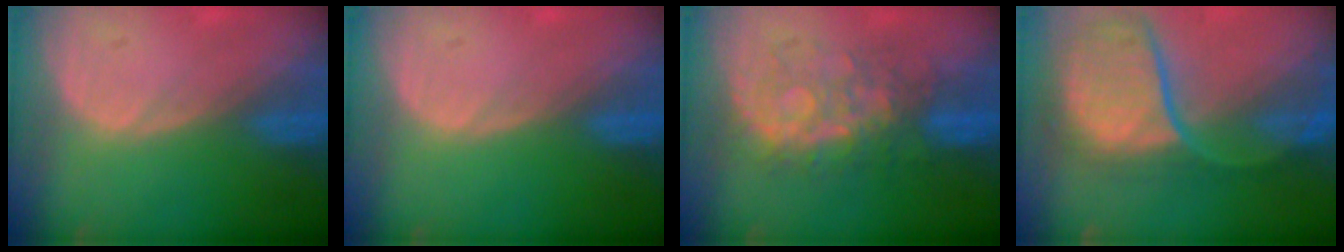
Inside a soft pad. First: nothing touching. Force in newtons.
{"total": 0.0}
{"total": 7.9, "press": 7.9, "slide": 0.0}
{"total": 11.6, "press": 9.9, "slide": 6.1}